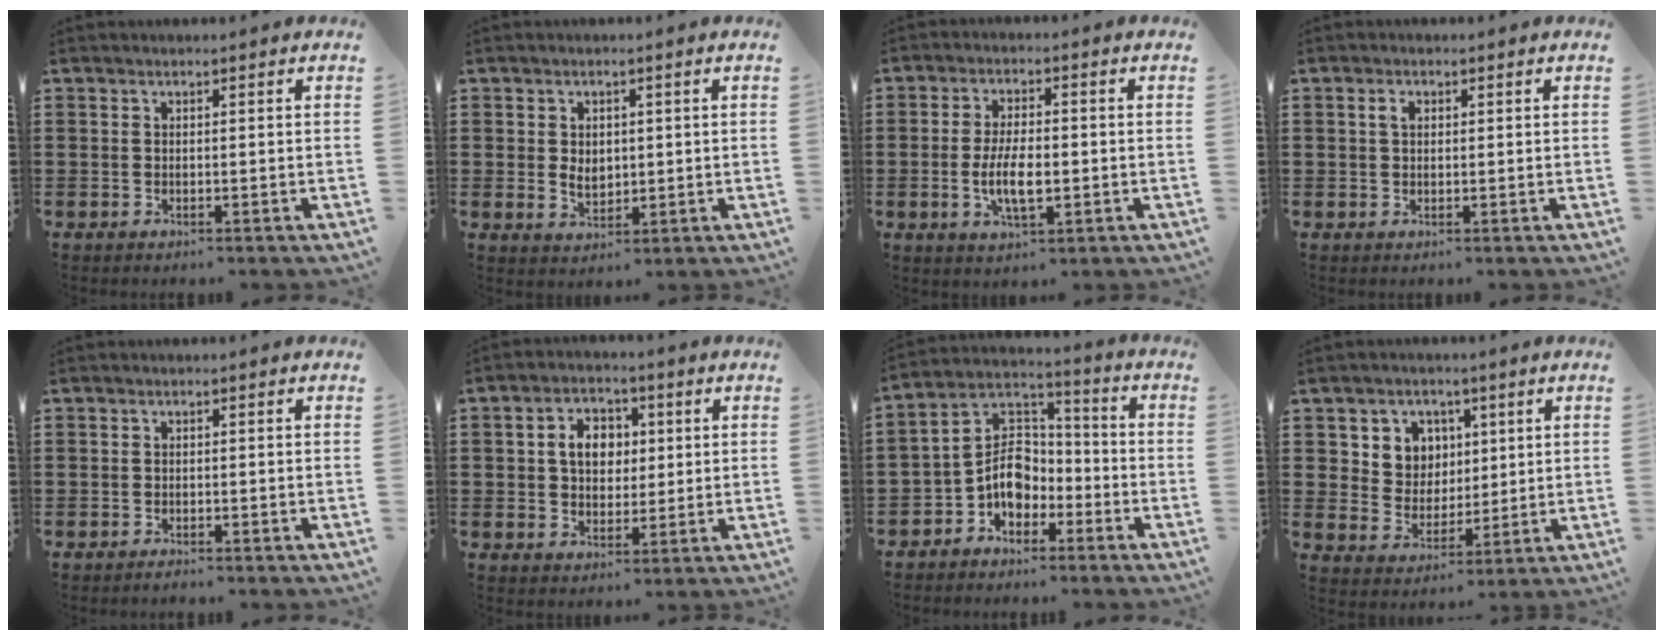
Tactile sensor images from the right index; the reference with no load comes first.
{"total": 2.9, "force": [0.3, 2.3, 1.8], "torque": [-0.033, 0.006, 0.004]}
{"total": 6.4, "force": [-1.0, 2.6, 5.8], "torque": [-0.120, -0.002, -0.023]}
{"total": 1.6, "force": [0.5, 1.1, 1.1], "torque": [-0.025, 0.008, 0.007]}
{"total": 0.8, "force": [-0.8, 0.1, 0.0], "torque": [-0.002, -0.001, -0.016]}
{"total": 5.8, "force": [0.8, 4.6, 3.5], "torque": [-0.077, 0.014, 0.008]}
{"total": 7.3, "force": [-2.3, 5.4, 4.4], "torque": [-0.111, 0.000, -0.052]}
{"total": 5.9, "force": [2.5, 5.3, 0.8], "torque": [-0.041, 0.005, 0.044]}